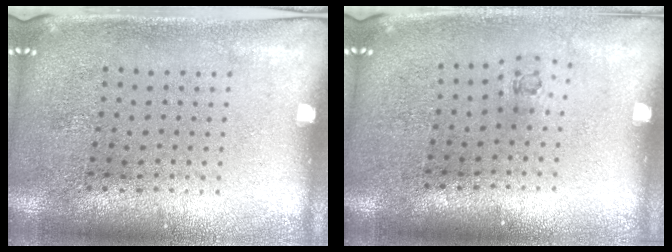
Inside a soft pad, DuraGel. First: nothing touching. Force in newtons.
{"total": 0.6, "press": 0.2, "slide": 0.5}